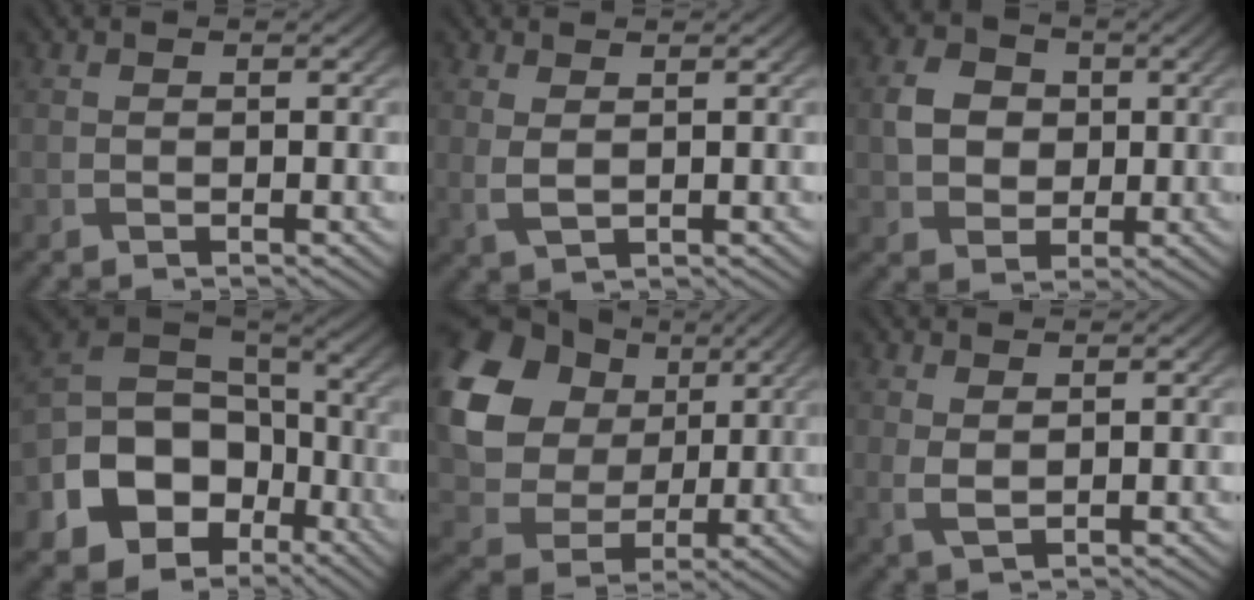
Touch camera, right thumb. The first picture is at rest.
{"total": 2.2, "force": [0.9, 1.0, 1.7], "torque": [-0.046, -0.005, 0.020]}
{"total": 5.5, "force": [0.6, 4.8, 2.7], "torque": [-0.062, 0.005, -0.001]}
{"total": 16.0, "force": [-6.6, 12.1, 8.2], "torque": [-0.184, -0.035, -0.121]}
{"total": 15.8, "force": [4.7, 12.2, 8.9], "torque": [-0.223, 0.019, 0.093]}
{"total": 2.0, "force": [1.2, 0.7, 1.5], "torque": [-0.038, -0.004, 0.026]}